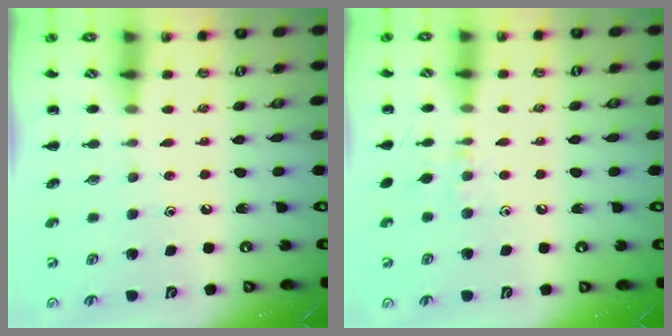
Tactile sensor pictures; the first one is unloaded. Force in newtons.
{"total": 6.0, "press": 5.7, "slide": 1.9}